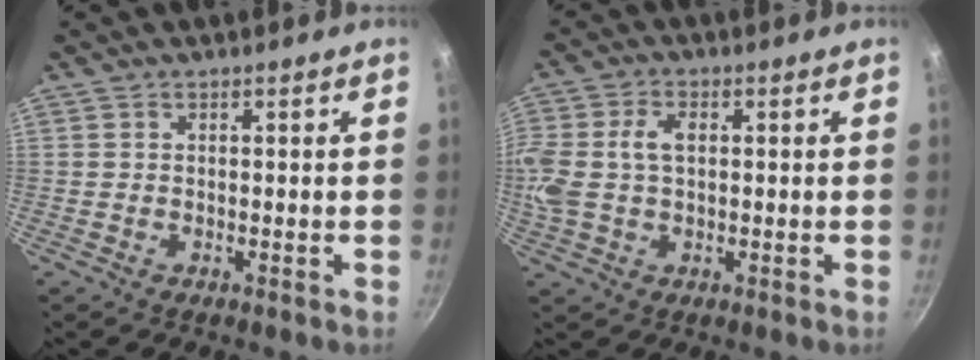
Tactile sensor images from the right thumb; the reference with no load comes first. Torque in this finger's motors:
{"motor_torque": [1.42, 1.83, 1.14, -0.37, 0.16]}